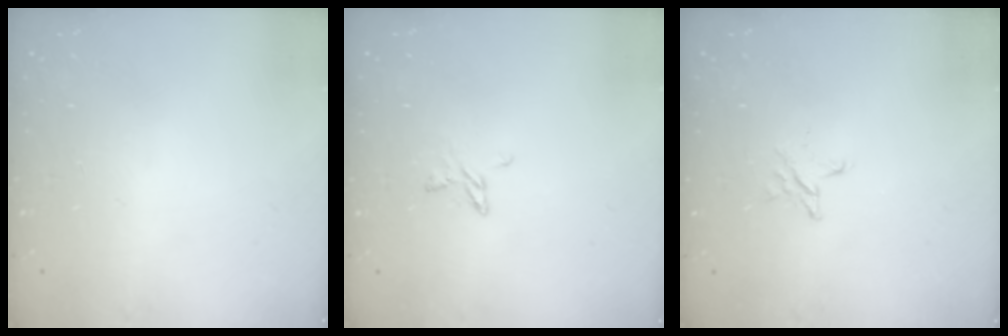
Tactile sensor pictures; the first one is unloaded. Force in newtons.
{"total": 5.4, "press": 5.3, "slide": 0.5}
{"total": 3.3, "press": 3.3, "slide": 0.4}